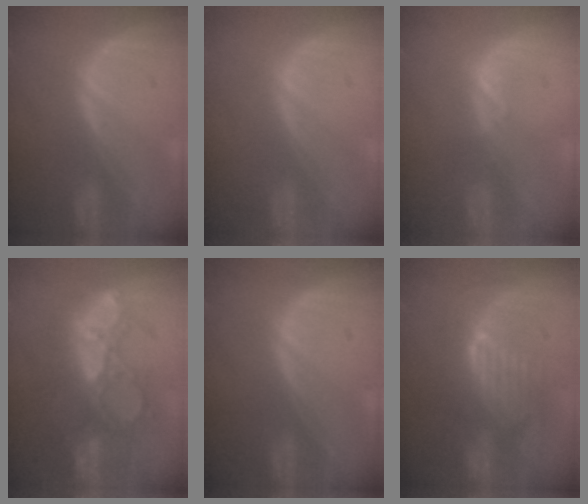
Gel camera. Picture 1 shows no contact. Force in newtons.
{"total": 0.0}
{"total": 1.1, "press": 1.0, "slide": 0.4}
{"total": 10.9, "press": 9.5, "slide": 5.4}
{"total": 0.0}
{"total": 8.4, "press": 8.3, "slide": 1.6}